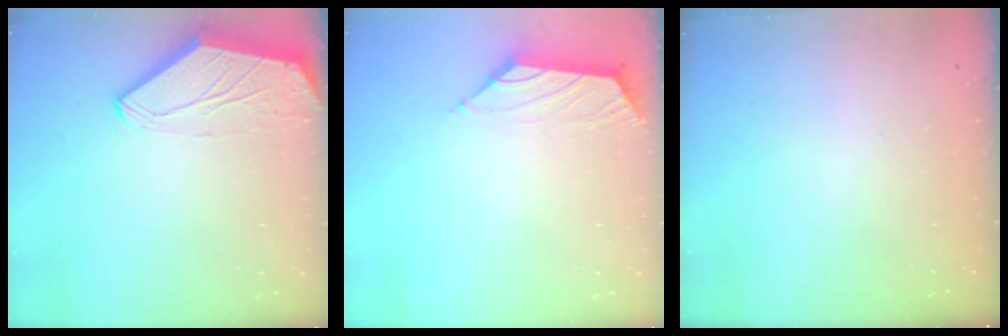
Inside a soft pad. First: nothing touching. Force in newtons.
{"total": 1.7, "press": 1.6, "slide": 0.6}
{"total": 0.0}